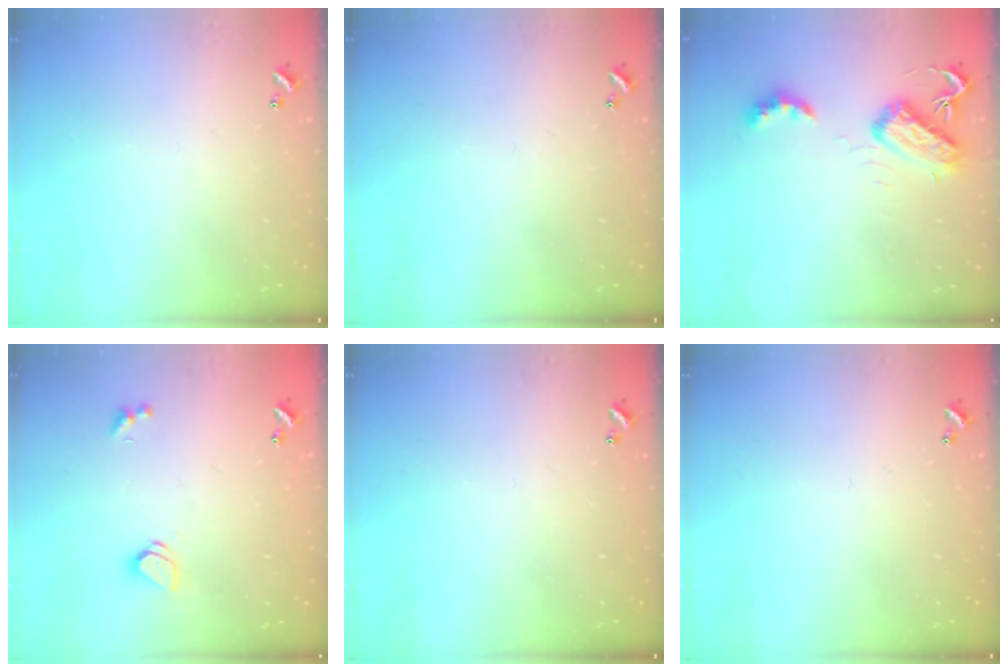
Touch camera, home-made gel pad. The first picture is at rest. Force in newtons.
{"total": 0.0}
{"total": 6.1, "press": 6.0, "slide": 0.5}
{"total": 1.3, "press": 1.2, "slide": 0.4}
{"total": 0.0}
{"total": 0.0}